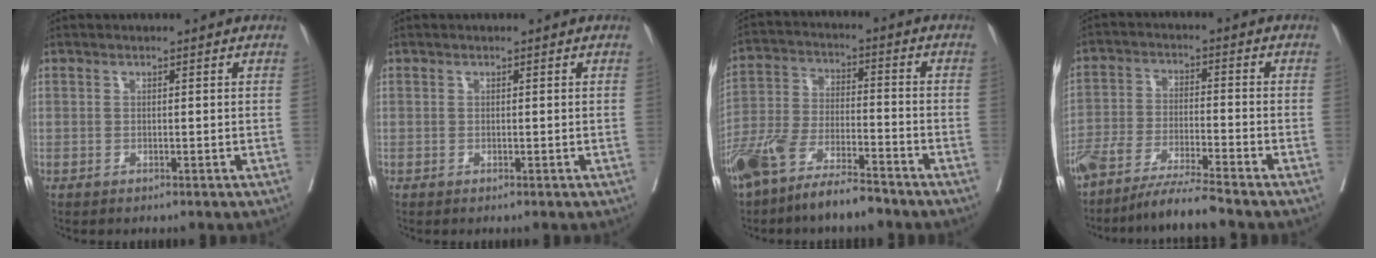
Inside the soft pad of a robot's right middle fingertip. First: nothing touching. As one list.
[{"total": 0.0}, {"total": 11.5, "force": [-9.0, 2.7, 6.6], "torque": [-0.134, -0.007, -0.172]}, {"total": 8.8, "force": [-7.6, -0.8, 4.4], "torque": [-0.073, -0.021, -0.140]}]